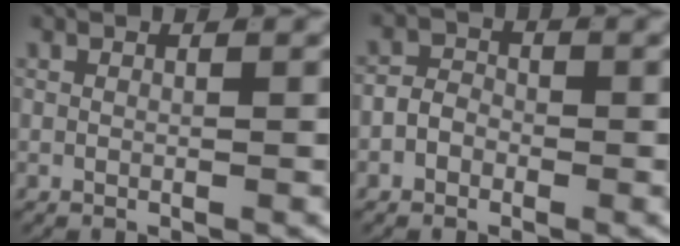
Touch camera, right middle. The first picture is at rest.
{"total": 2.2, "force": [-0.8, 1.9, 0.9], "torque": [-0.006, 0.001, -0.021]}